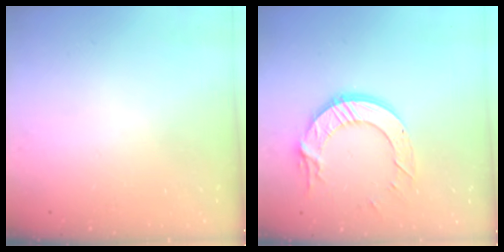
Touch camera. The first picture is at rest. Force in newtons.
{"total": 12.7, "press": 12.6, "slide": 1.2}